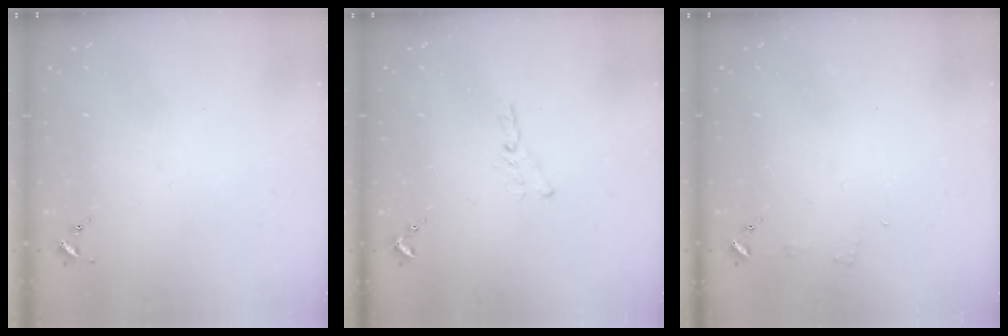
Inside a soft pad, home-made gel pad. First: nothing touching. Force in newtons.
{"total": 5.2, "press": 5.2, "slide": 0.3}
{"total": 3.1, "press": 3.1, "slide": 0.3}